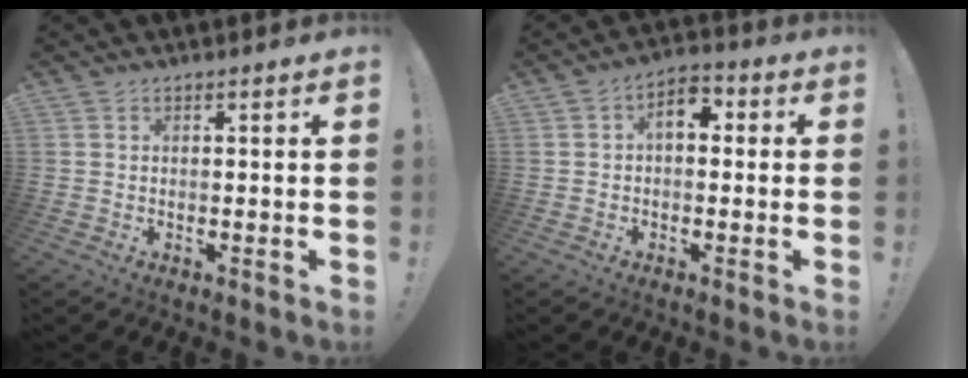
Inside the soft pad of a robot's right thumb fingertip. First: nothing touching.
{"total": 6.1, "force": [0.5, 3.9, 4.7], "torque": [-0.070, 0.009, 0.007]}